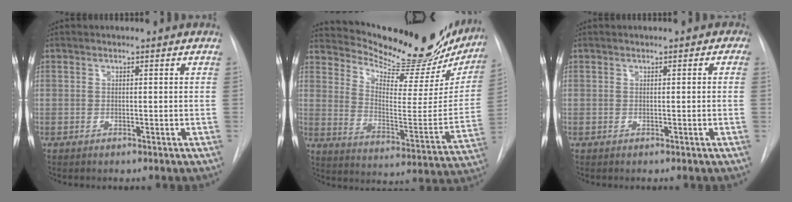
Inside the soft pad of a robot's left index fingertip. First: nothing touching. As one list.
[{"total": 25.6, "force": [22.7, 6.1, 10.2], "torque": [-0.154, -0.068, 0.297]}, {"total": 0.8, "force": [-0.1, 0.6, 0.5], "torque": [0.002, 0.001, -0.007]}]